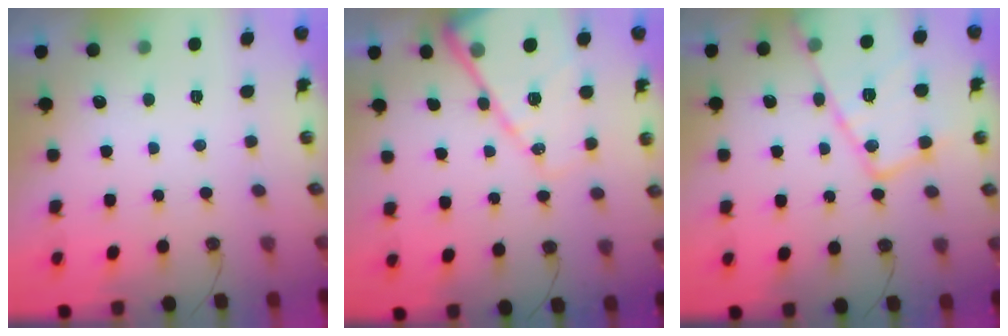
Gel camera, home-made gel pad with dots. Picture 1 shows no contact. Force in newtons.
{"total": 17.2, "press": 17.1, "slide": 1.8}
{"total": 20.1, "press": 20.0, "slide": 1.9}